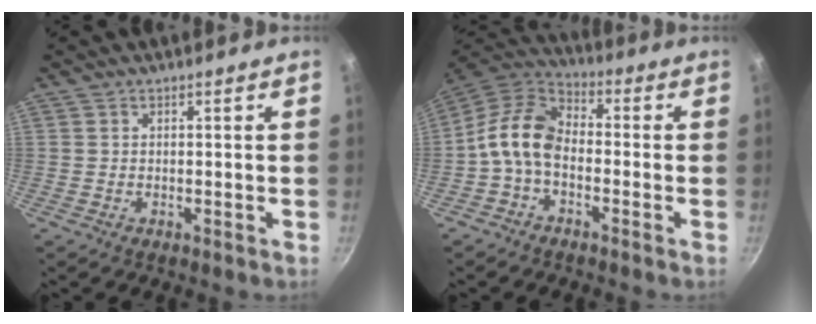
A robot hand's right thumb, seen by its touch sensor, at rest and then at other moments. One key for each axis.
{"total": 10.6, "fx": -2.3, "fy": 6.8, "fz": 7.8, "tx": -0.140, "ty": 0.046, "tz": -0.063}